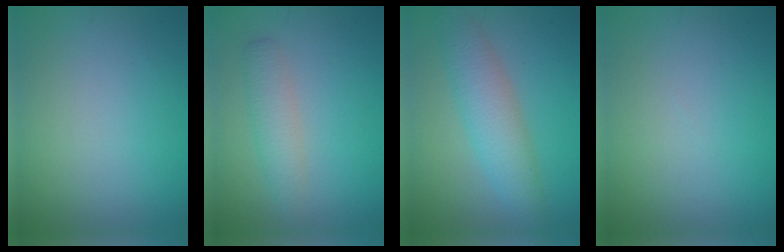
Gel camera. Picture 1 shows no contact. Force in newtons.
{"total": 2.6, "press": 2.6, "slide": 0.0}
{"total": 4.8, "press": 4.8, "slide": 0.2}
{"total": 0.0}